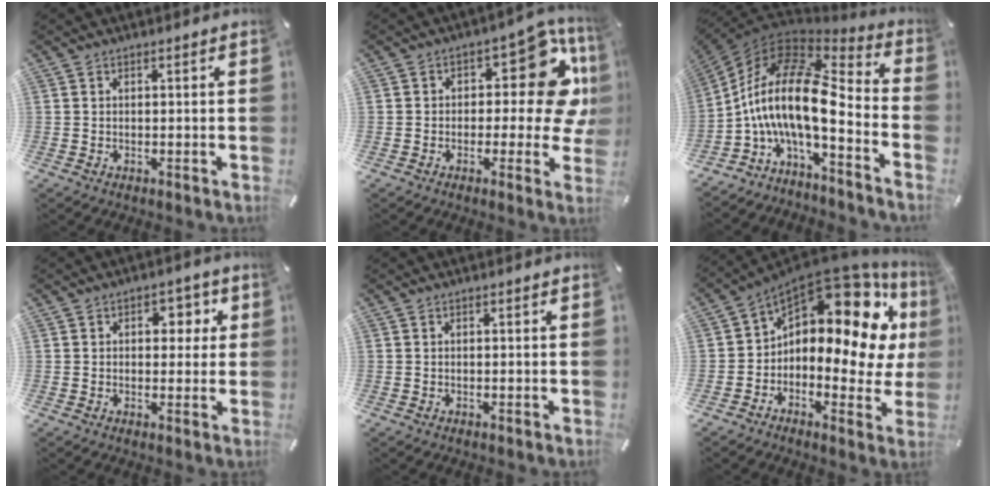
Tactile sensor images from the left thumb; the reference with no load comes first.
{"total": 14.8, "force": [2.9, 8.2, 12.0], "torque": [-0.136, -0.023, 0.042]}
{"total": 17.8, "force": [-1.9, 7.6, 16.0], "torque": [-0.353, -0.024, -0.044]}
{"total": 5.4, "force": [1.3, 3.9, 3.5], "torque": [-0.020, -0.009, 0.007]}
{"total": 0.0}
{"total": 16.1, "force": [6.0, 8.0, 12.6], "torque": [-0.190, -0.069, 0.086]}